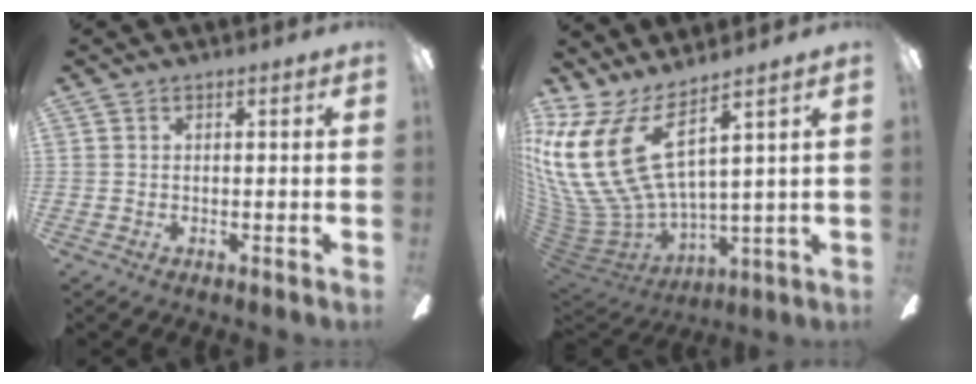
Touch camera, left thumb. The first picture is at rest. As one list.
[{"total": 19.2, "force": [9.8, 8.7, 14.1], "torque": [-0.331, -0.078, 0.177]}]